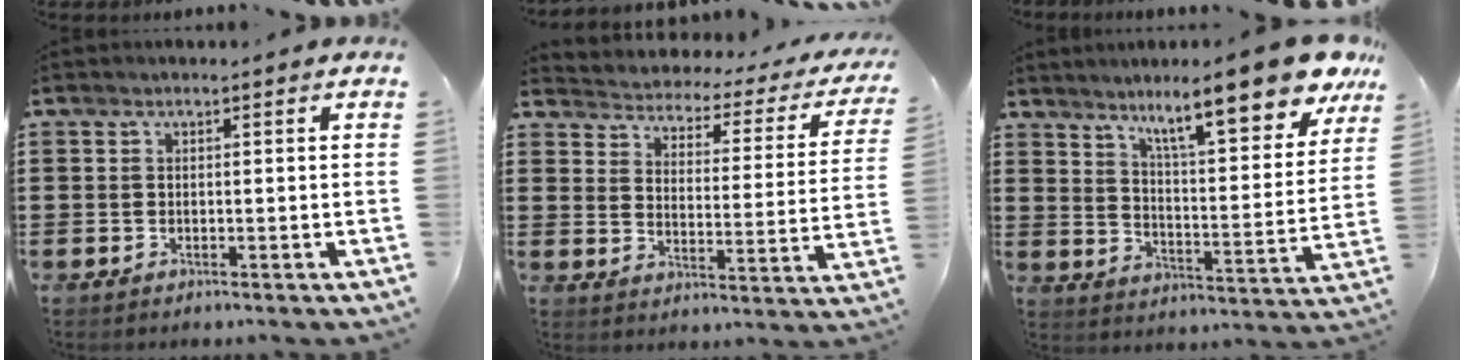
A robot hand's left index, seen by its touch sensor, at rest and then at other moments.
{"total": 2.0, "force": [1.9, 0.4, -0.1], "torque": [-0.019, -0.024, 0.021]}
{"total": 13.3, "force": [10.1, 1.4, 8.5], "torque": [-0.152, -0.054, 0.163]}